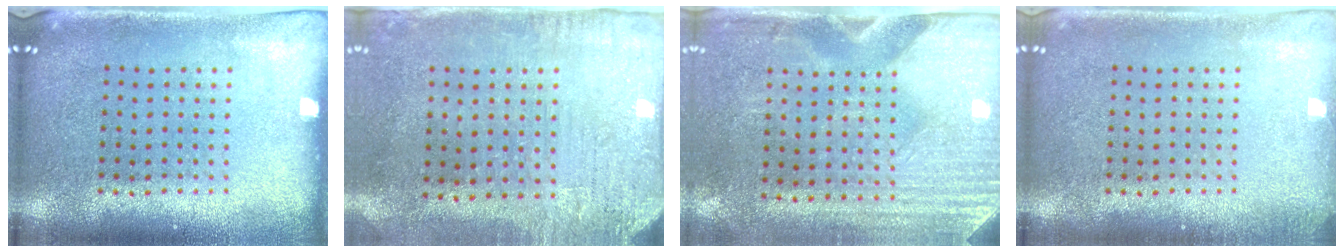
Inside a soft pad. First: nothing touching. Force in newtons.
{"total": 3.1, "press": 2.5, "slide": 1.9}
{"total": 3.0, "press": 2.6, "slide": 1.5}
{"total": 0.7, "press": 0.7, "slide": 0.2}